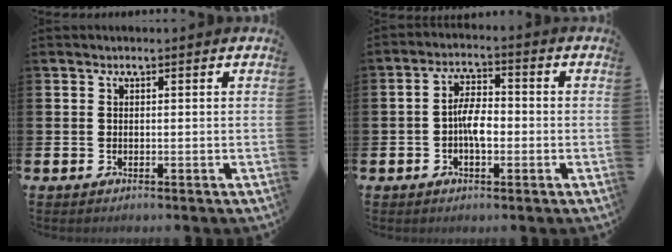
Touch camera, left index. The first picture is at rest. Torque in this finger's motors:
{"motor_torque": [0.26, 0.00, 0.20, 0.13]}